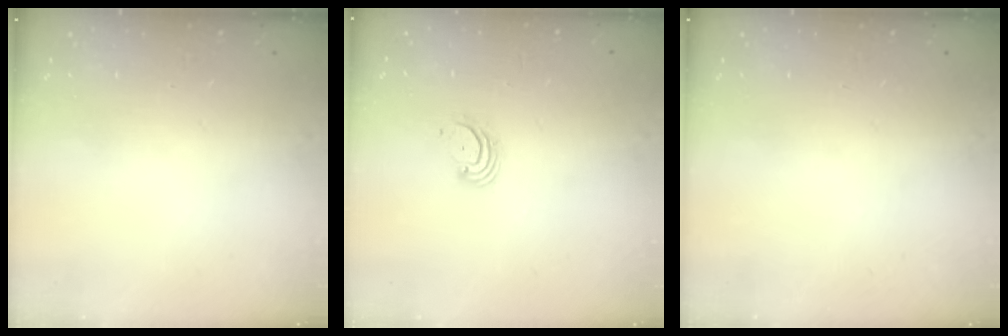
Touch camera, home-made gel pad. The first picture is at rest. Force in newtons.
{"total": 3.0, "press": 3.0, "slide": 0.3}
{"total": 0.0}